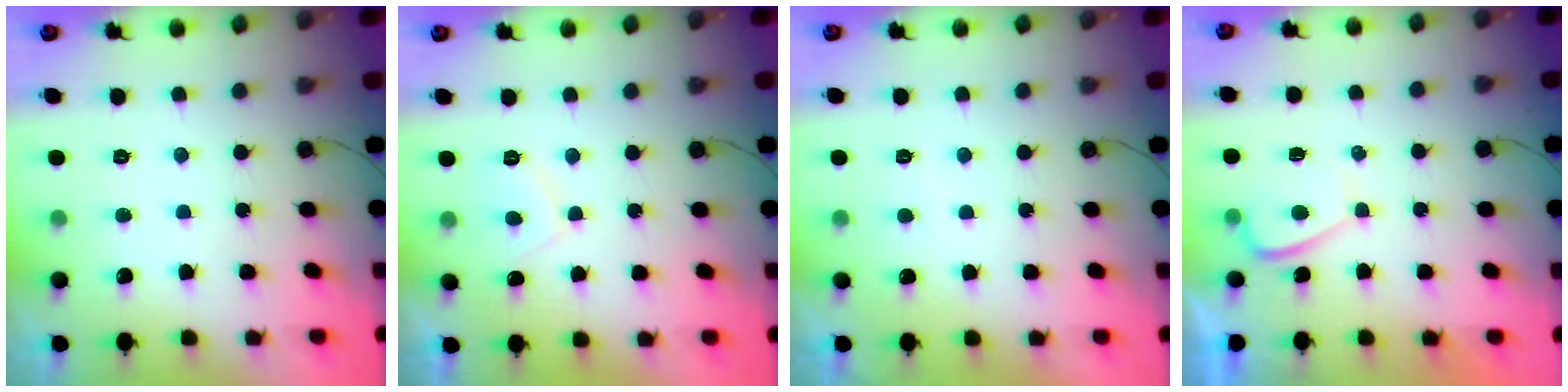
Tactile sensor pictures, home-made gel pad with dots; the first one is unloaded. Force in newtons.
{"total": 2.8, "press": 2.7, "slide": 0.6}
{"total": 1.0, "press": 0.8, "slide": 0.5}
{"total": 2.1, "press": 2.0, "slide": 0.7}